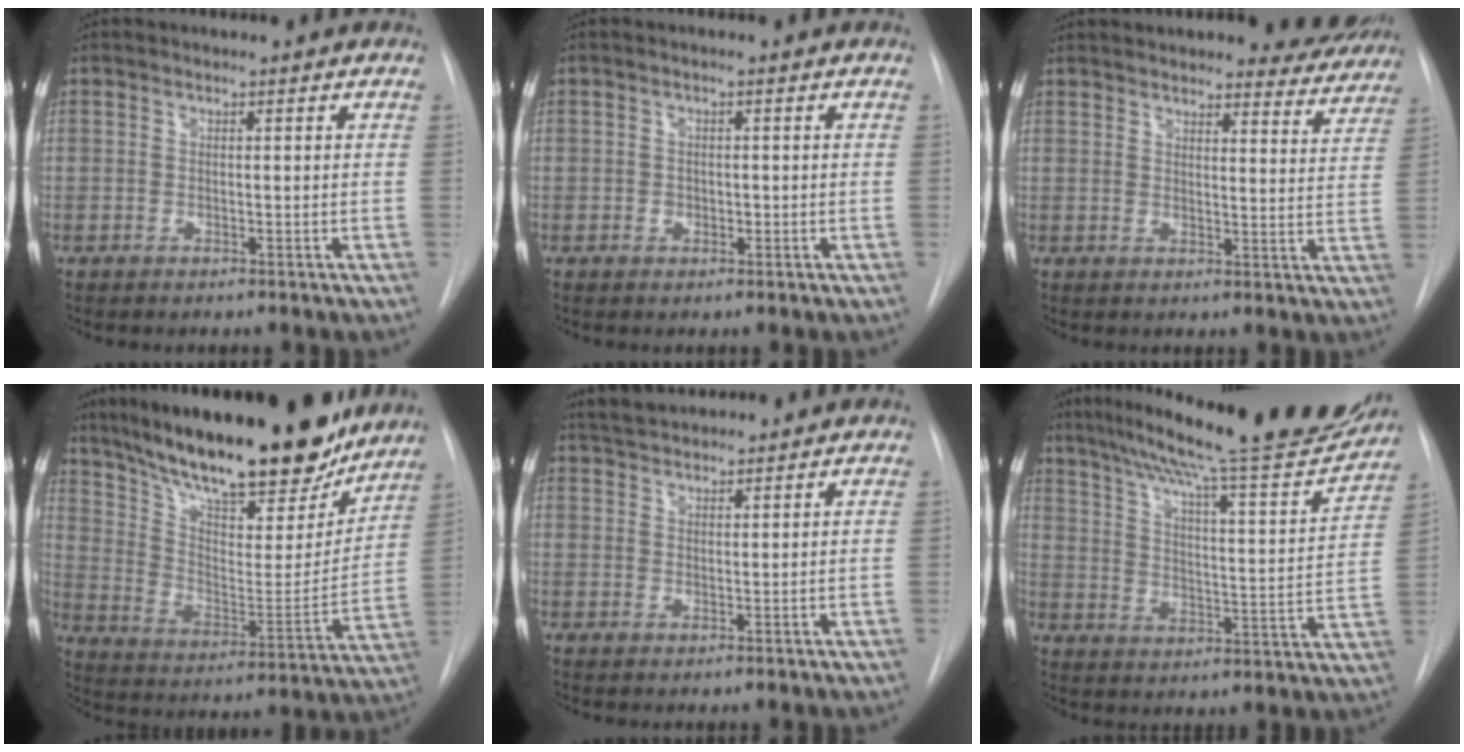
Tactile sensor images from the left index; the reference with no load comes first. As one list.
[{"total": 1.2, "force": [-0.2, 1.0, 0.6], "torque": [-0.007, 0.003, -0.003]}, {"total": 11.5, "force": [10.9, 2.4, 2.9], "torque": [-0.015, -0.015, 0.120]}, {"total": 28.3, "force": [23.2, 6.8, 14.6], "torque": [-0.244, -0.016, 0.344]}, {"total": 6.0, "force": [5.7, 0.9, 1.6], "torque": [-0.033, 0.036, 0.099]}, {"total": 25.5, "force": [22.2, 1.9, 12.4], "torque": [-0.201, -0.036, 0.302]}]